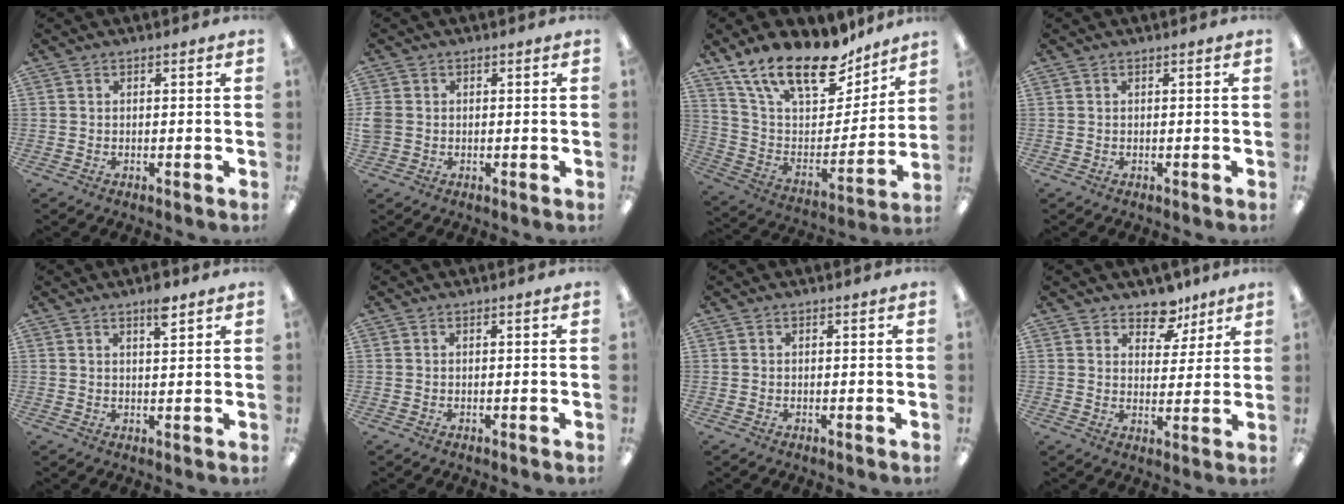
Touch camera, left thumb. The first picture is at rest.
{"total": 2.8, "force": [-0.2, 2.5, 1.2], "torque": [-0.019, 0.006, -0.002]}
{"total": 23.0, "force": [16.7, 9.3, 12.8], "torque": [-0.227, -0.102, 0.297]}
{"total": 0.0}
{"total": 4.5, "force": [3.1, 1.2, 3.0], "torque": [-0.044, -0.011, 0.049]}
{"total": 0.0}
{"total": 0.0}
{"total": 8.0, "force": [6.1, 4.6, 2.4], "torque": [-0.031, -0.032, 0.109]}